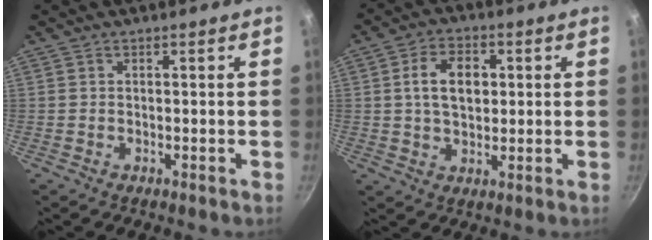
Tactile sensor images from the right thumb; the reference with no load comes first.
{"total": 8.8, "force": [1.4, 5.9, 6.3], "torque": [-0.089, 0.007, 0.020]}